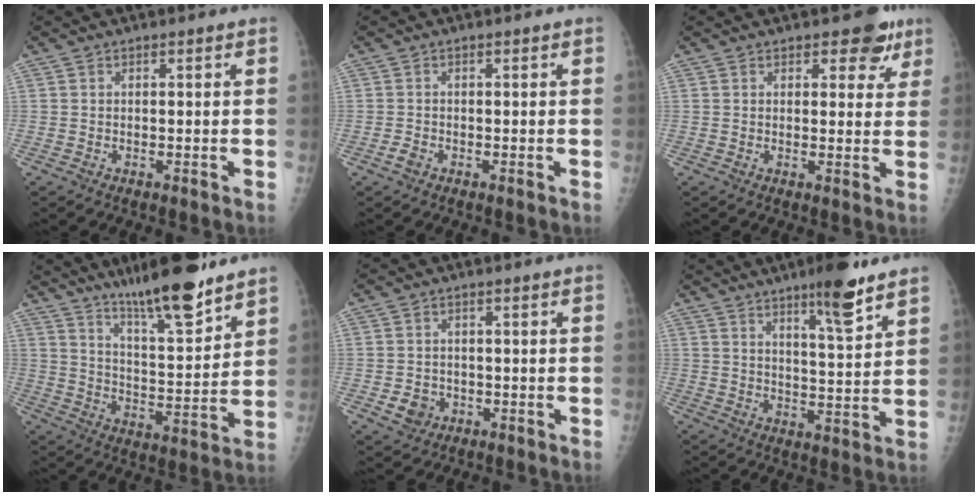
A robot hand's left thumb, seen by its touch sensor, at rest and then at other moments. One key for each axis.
{"total": 1.2, "fx": -0.6, "fy": 0.8, "fz": 0.6, "tx": -0.011, "ty": 0.000, "tz": -0.014}
{"total": 5.9, "fx": 3.6, "fy": 3.2, "fz": 3.4, "tx": -0.004, "ty": -0.013, "tz": 0.040}
{"total": 15.7, "fx": 11.7, "fy": 2.8, "fz": 10.1, "tx": -0.144, "ty": -0.076, "tz": 0.196}
{"total": 3.6, "fx": -1.1, "fy": 3.2, "fz": 1.2, "tx": -0.009, "ty": 0.004, "tz": -0.012}
{"total": 10.2, "fx": 6.9, "fy": 1.4, "fz": 7.3, "tx": -0.103, "ty": -0.045, "tz": 0.104}